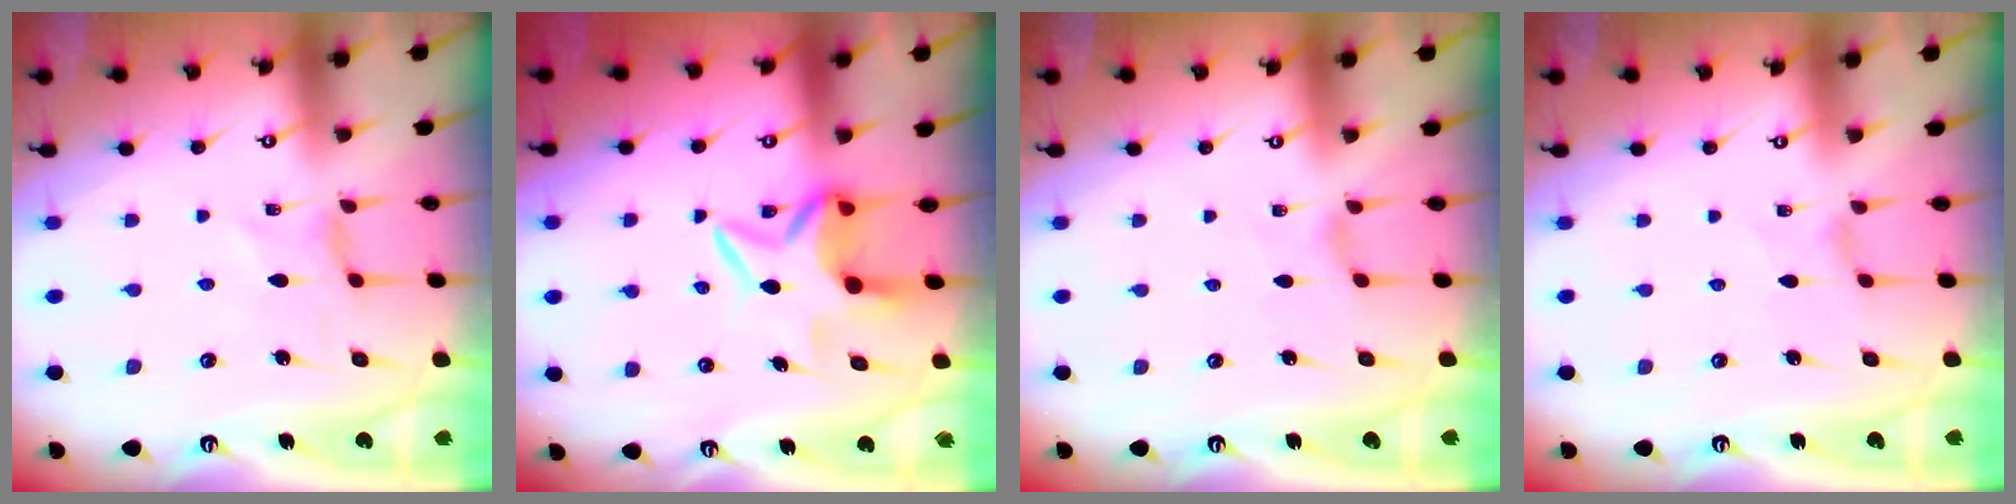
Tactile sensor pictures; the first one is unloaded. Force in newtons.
{"total": 6.3, "press": 6.2, "slide": 1.2}
{"total": 1.4, "press": 1.3, "slide": 0.4}
{"total": 0.0}